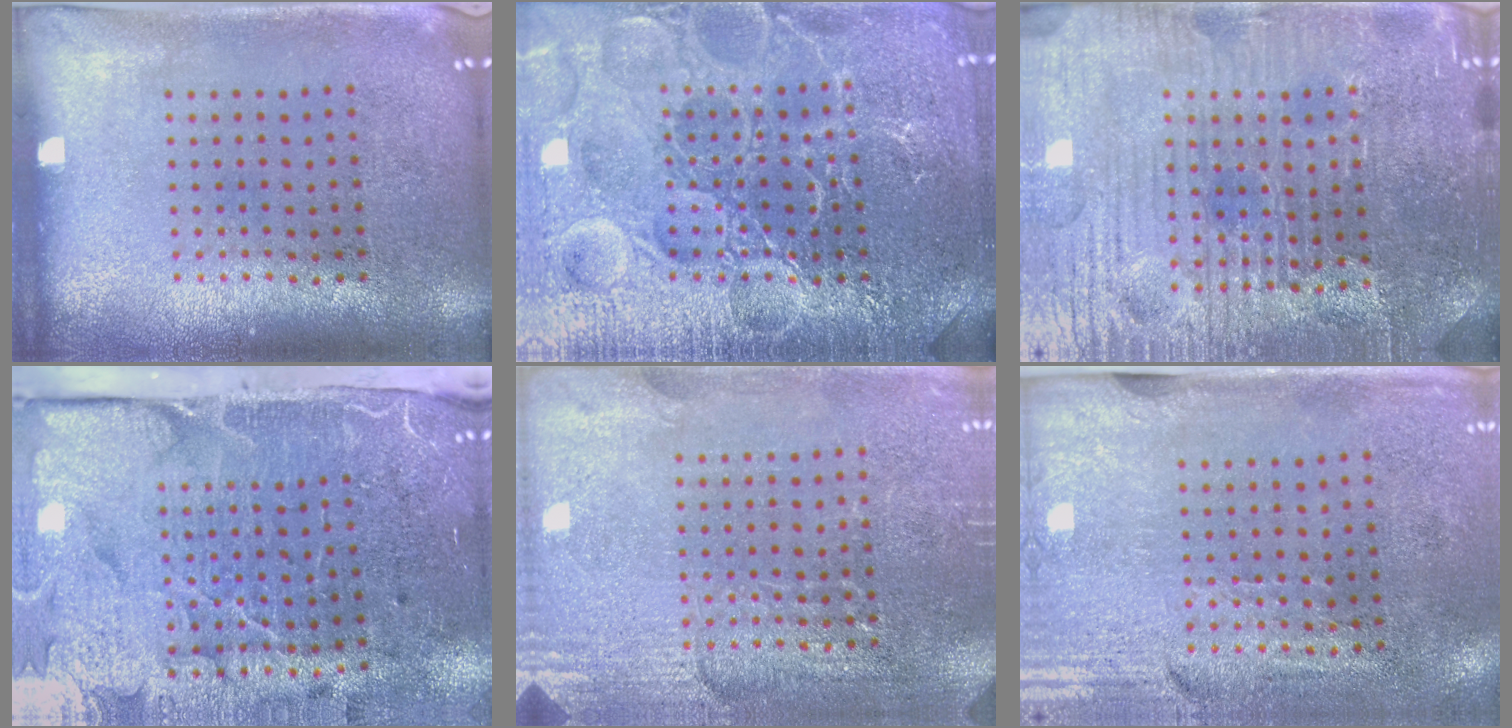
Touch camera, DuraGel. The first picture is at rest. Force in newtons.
{"total": 7.3, "press": 7.2, "slide": 0.9}
{"total": 5.2, "press": 5.0, "slide": 1.4}
{"total": 5.1, "press": 4.0, "slide": 3.2}
{"total": 2.9, "press": 2.9, "slide": 0.2}
{"total": 3.0, "press": 2.5, "slide": 1.6}